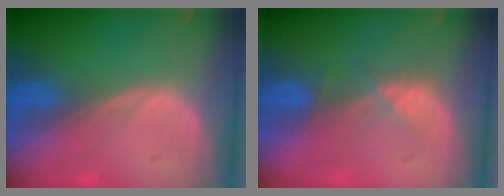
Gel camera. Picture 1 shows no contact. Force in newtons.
{"total": 2.6, "press": 2.5, "slide": 0.8}